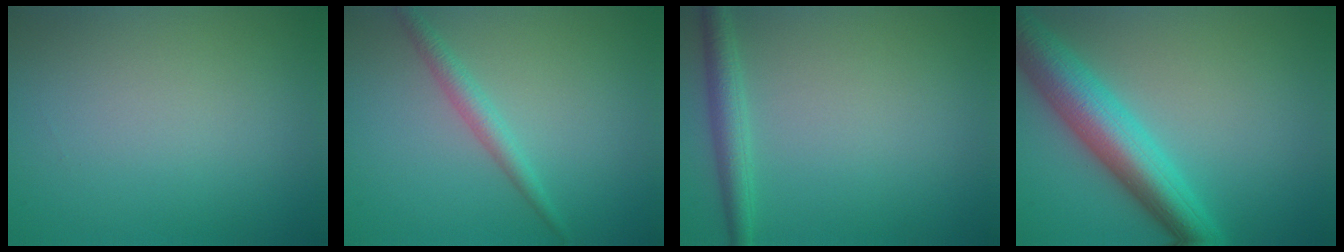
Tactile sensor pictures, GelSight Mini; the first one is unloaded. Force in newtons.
{"total": 2.0, "press": 2.0, "slide": 0.1}
{"total": 2.4, "press": 2.4, "slide": 0.0}
{"total": 7.5, "press": 7.5, "slide": 0.2}